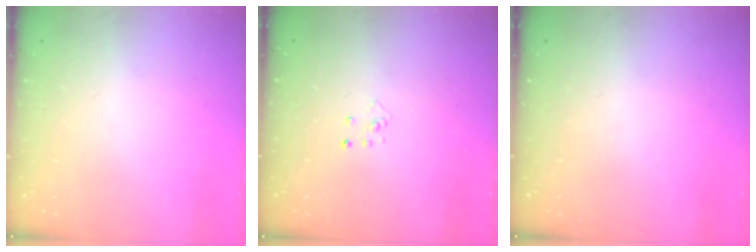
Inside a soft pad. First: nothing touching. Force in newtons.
{"total": 2.8, "press": 2.8, "slide": 0.3}
{"total": 0.0}